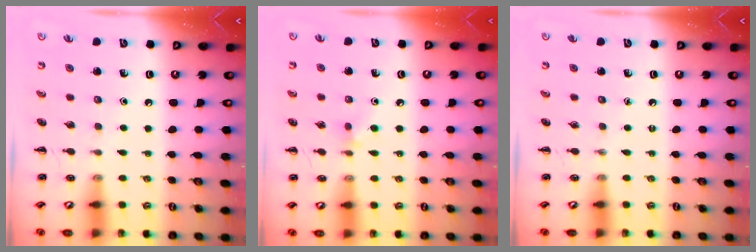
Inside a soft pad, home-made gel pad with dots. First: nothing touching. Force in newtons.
{"total": 4.5, "press": 4.2, "slide": 1.5}
{"total": 0.0}